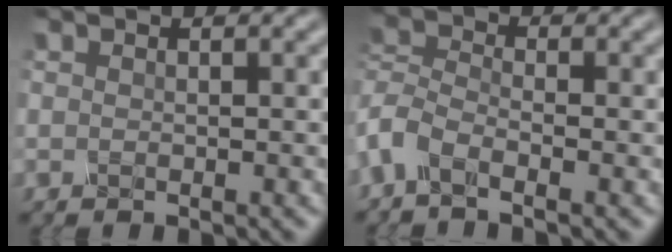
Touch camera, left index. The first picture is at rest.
{"total": 3.3, "force": [-2.8, 1.1, 1.3], "torque": [-0.048, 0.000, -0.053]}